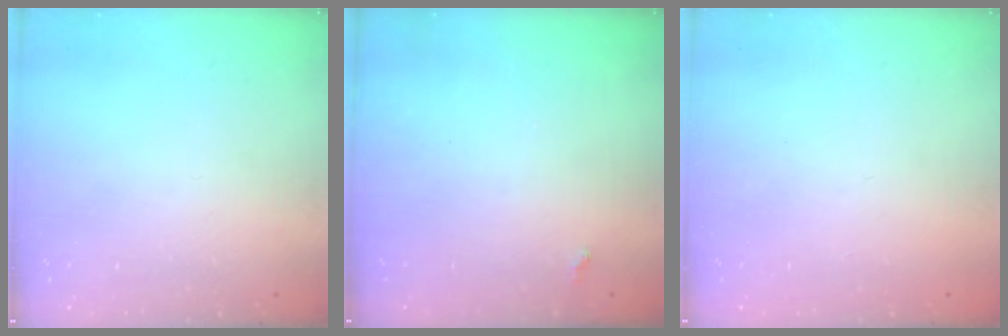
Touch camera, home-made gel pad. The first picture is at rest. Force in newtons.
{"total": 2.0, "press": 2.0, "slide": 0.5}
{"total": 1.1, "press": 1.0, "slide": 0.4}